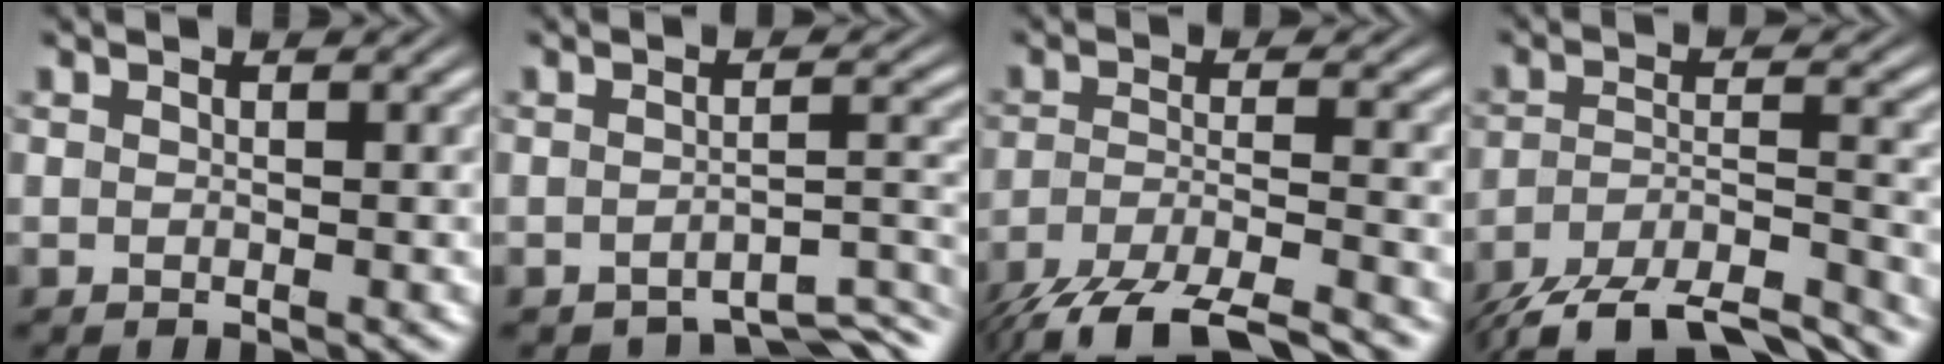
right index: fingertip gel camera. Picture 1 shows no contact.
{"total": 6.4, "force": [-5.6, 1.8, 2.6], "torque": [-0.021, -0.010, -0.083]}
{"total": 8.5, "force": [-6.8, 2.6, 4.4], "torque": [-0.080, -0.031, -0.092]}
{"total": 10.7, "force": [-8.8, 4.1, 4.6], "torque": [-0.068, -0.026, -0.133]}